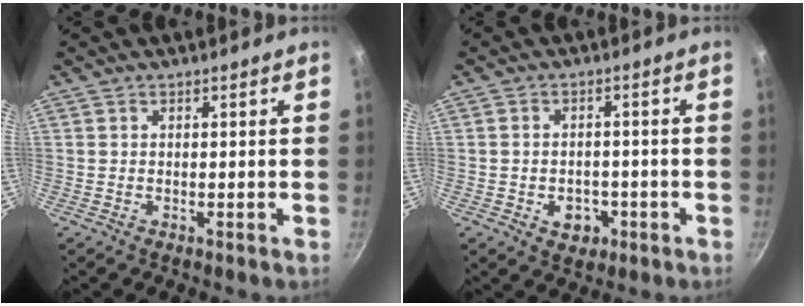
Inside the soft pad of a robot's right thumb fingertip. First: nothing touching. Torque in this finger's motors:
{"motor_torque": [-0.27, 0.19, 0.14, 0.29, 0.00]}